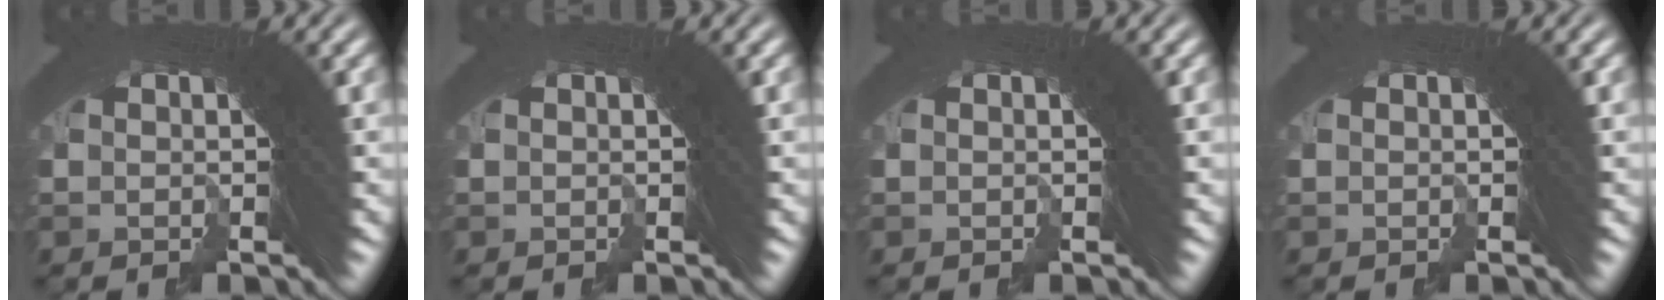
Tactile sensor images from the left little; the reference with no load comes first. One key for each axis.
{"total": 0.0}
{"total": 0.0}
{"total": 0.0}